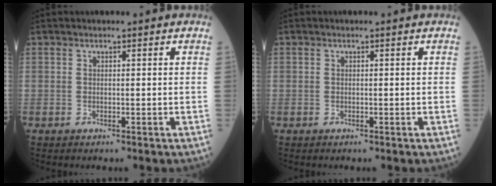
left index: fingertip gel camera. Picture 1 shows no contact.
{"total": 0.0}